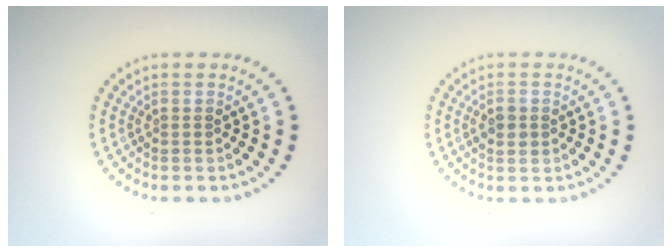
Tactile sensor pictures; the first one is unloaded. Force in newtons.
{"total": 1.6, "press": 1.6, "slide": 0.1}